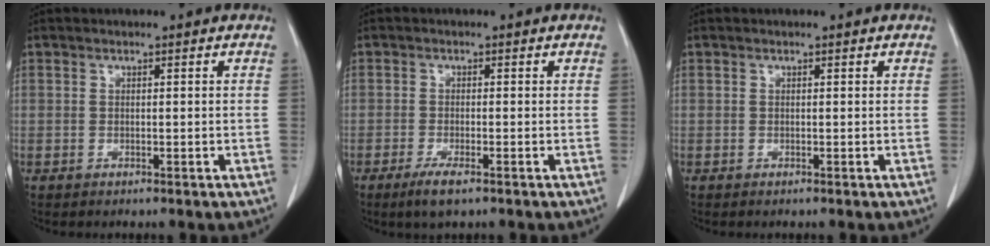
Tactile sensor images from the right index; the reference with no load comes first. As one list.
[{"total": 3.4, "force": [-2.1, 0.6, 2.6], "torque": [-0.049, -0.005, -0.037]}, {"total": 0.0}]